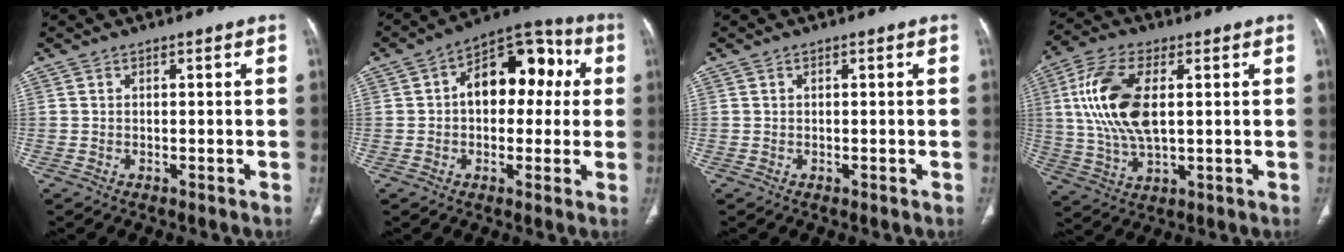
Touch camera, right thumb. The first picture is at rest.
{"total": 14.4, "force": [2.1, 9.1, 11.0], "torque": [-0.114, 0.040, 0.021]}
{"total": 0.0}
{"total": 14.8, "force": [2.5, 7.1, 12.8], "torque": [-0.272, 0.000, 0.051]}